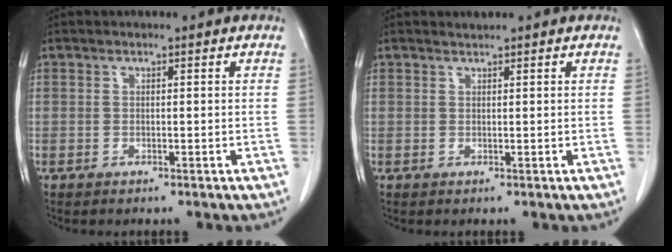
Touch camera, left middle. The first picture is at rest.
{"total": 0.5, "force": [0.5, -0.2, -0.1], "torque": [-0.007, -0.002, 0.011]}